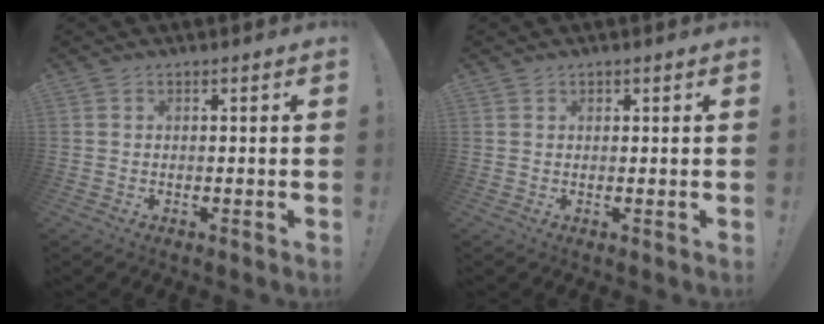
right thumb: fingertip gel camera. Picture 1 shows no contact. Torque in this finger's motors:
{"motor_torque": [0.11, 0.06, 0.08, -0.15, 0.00]}